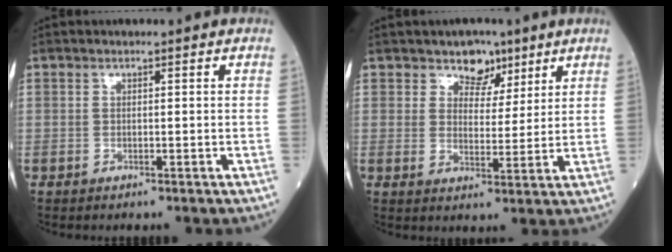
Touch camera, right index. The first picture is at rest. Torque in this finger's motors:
{"motor_torque": [0.05, 0.07, 0.01, 0.03]}